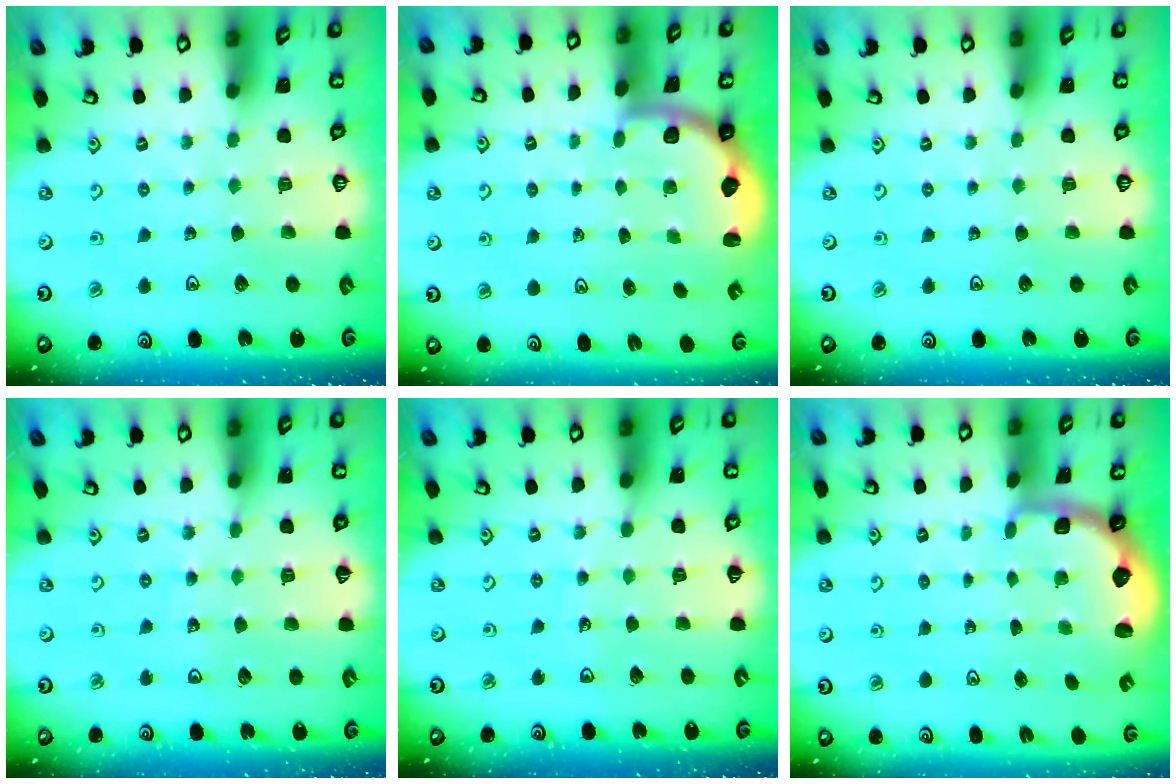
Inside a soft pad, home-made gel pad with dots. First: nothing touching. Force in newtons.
{"total": 2.2, "press": 2.0, "slide": 1.1}
{"total": 0.0}
{"total": 7.0, "press": 6.7, "slide": 2.0}
{"total": 3.8, "press": 3.7, "slide": 0.4}
{"total": 2.3, "press": 1.7, "slide": 1.5}